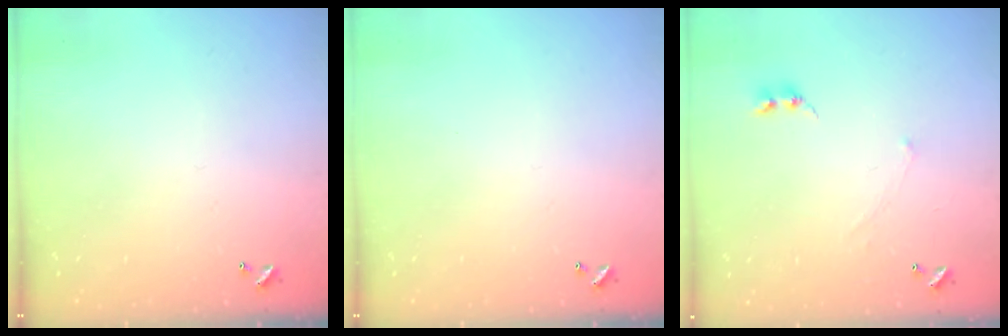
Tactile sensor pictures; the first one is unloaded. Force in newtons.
{"total": 0.0}
{"total": 0.6, "press": 0.3, "slide": 0.5}